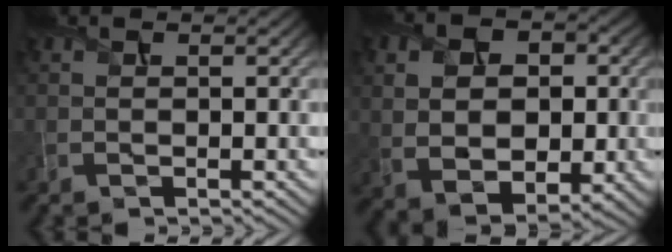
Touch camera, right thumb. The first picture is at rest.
{"total": 9.8, "force": [0.9, 7.6, 6.2], "torque": [-0.140, 0.003, 0.017]}